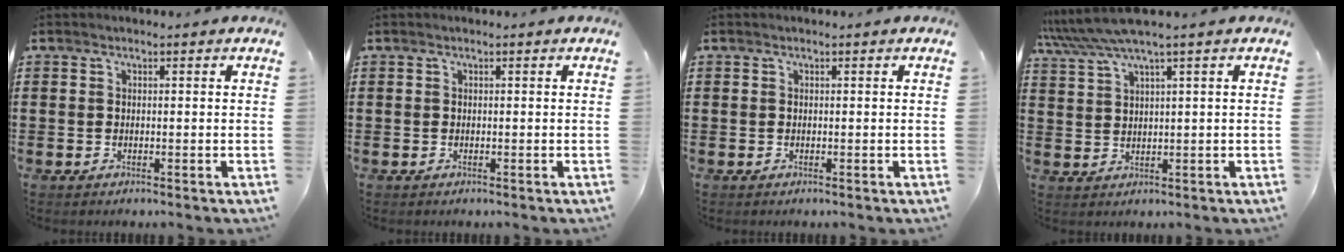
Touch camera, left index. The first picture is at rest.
{"total": 0.0}
{"total": 0.0}
{"total": 4.8, "force": [3.3, -0.2, 3.5], "torque": [-0.085, -0.008, 0.055]}